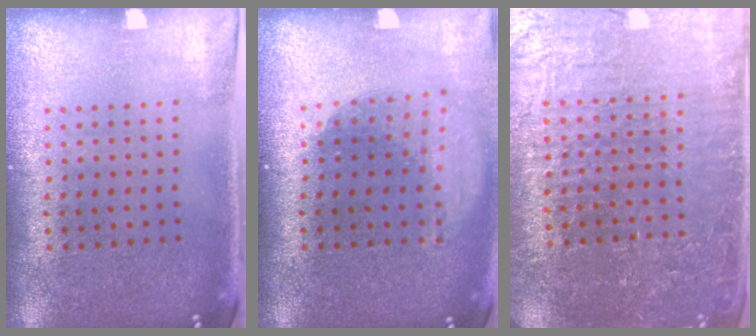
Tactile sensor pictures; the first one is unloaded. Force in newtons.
{"total": 1.8, "press": 1.4, "slide": 1.2}
{"total": 4.5, "press": 4.2, "slide": 1.4}